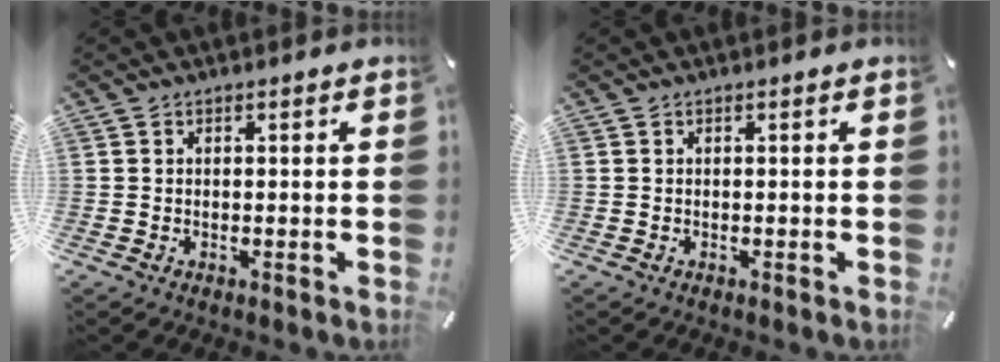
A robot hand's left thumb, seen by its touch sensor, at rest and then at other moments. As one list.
[{"total": 0.0}]